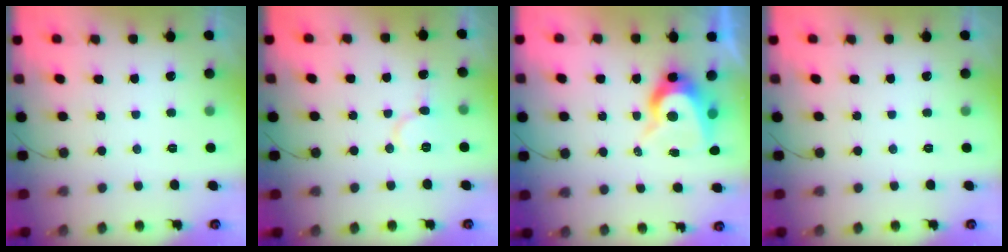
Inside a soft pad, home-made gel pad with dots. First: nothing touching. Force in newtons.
{"total": 7.4, "press": 7.3, "slide": 0.4}
{"total": 9.0, "press": 9.0, "slide": 0.9}
{"total": 0.0}